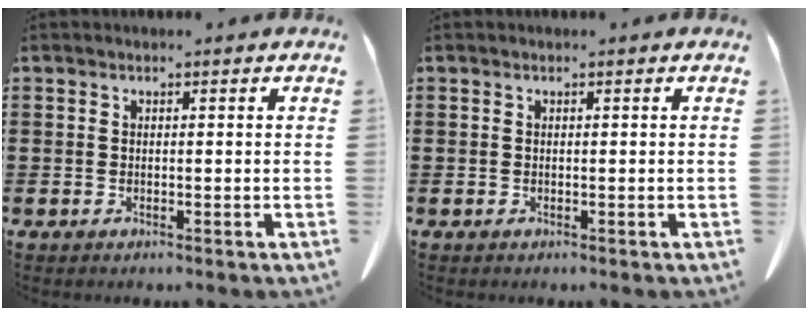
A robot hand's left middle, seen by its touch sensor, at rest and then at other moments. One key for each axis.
{"total": 0.0}